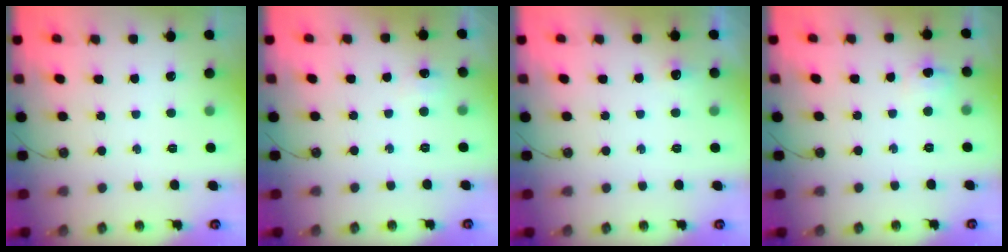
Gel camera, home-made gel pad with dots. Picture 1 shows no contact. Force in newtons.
{"total": 5.6, "press": 5.6, "slide": 0.8}
{"total": 4.7, "press": 4.6, "slide": 1.3}
{"total": 6.3, "press": 4.9, "slide": 3.9}